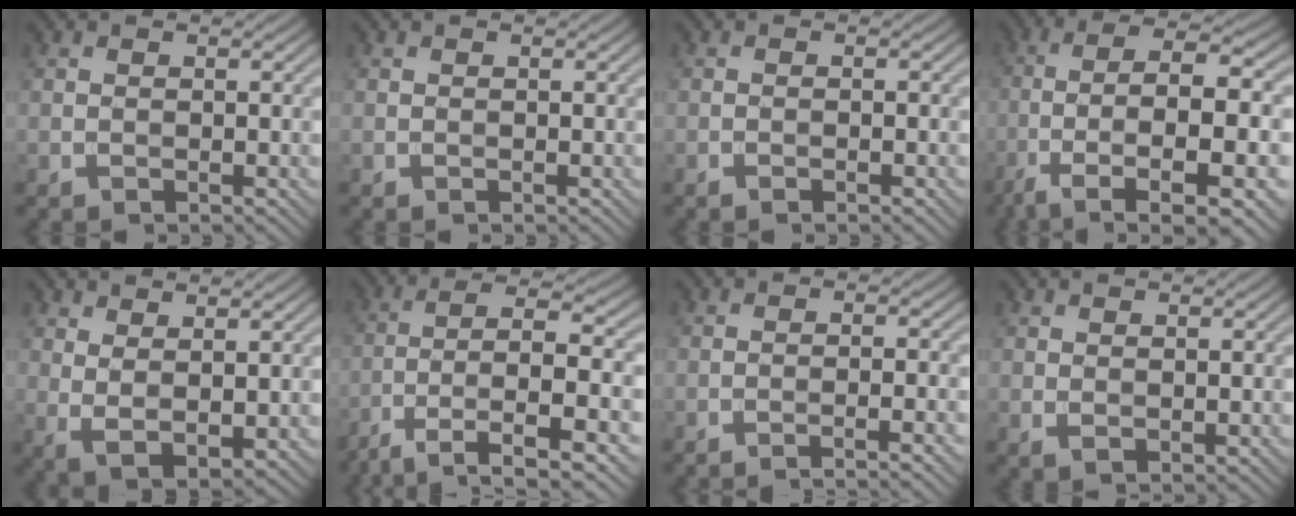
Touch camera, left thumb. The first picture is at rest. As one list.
[{"total": 0.0}, {"total": 0.9, "force": [-0.7, 0.0, 0.7], "torque": [-0.011, 0.001, -0.012]}, {"total": 11.3, "force": [-4.1, 3.3, 10.0], "torque": [-0.184, 0.002, -0.068]}, {"total": 4.0, "force": [2.0, 1.4, 3.2], "torque": [-0.077, -0.012, 0.047]}, {"total": 9.4, "force": [-4.6, 2.8, 7.7], "torque": [-0.141, -0.006, -0.082]}, {"total": 3.4, "force": [-2.1, 0.2, 2.7], "torque": [-0.039, 0.012, -0.050]}, {"total": 0.9, "force": [0.3, 0.5, 0.8], "torque": [-0.017, -0.002, 0.010]}]